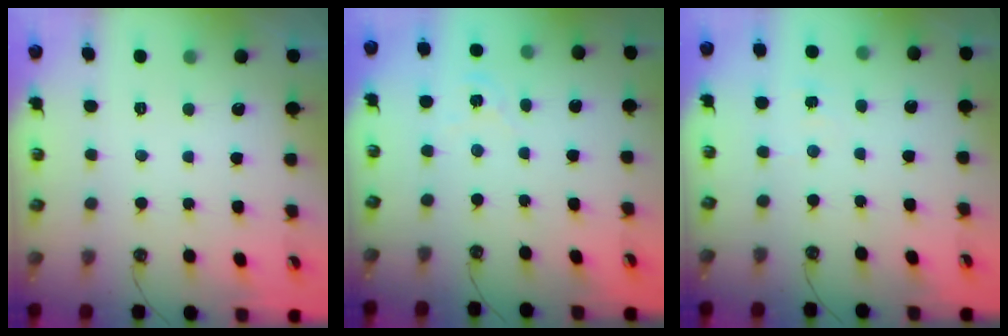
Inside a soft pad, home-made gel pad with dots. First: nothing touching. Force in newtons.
{"total": 1.8, "press": 1.8, "slide": 0.3}
{"total": 4.0, "press": 4.0, "slide": 0.4}